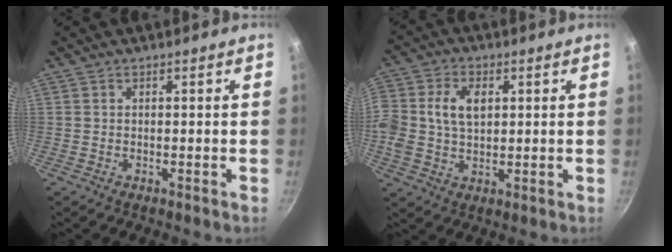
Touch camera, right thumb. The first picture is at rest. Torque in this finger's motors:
{"motor_torque": [0.93, 0.83, 1.31, 0.19, 0.33]}